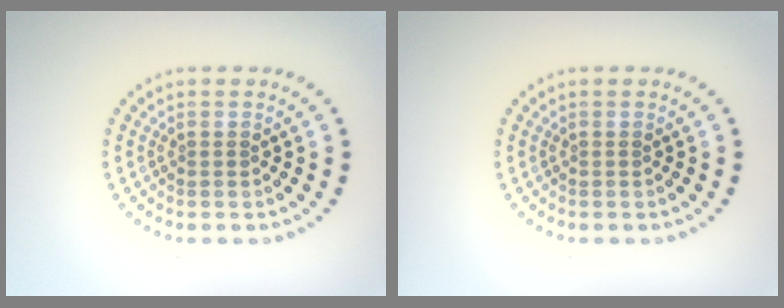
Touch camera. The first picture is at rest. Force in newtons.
{"total": 0.0}